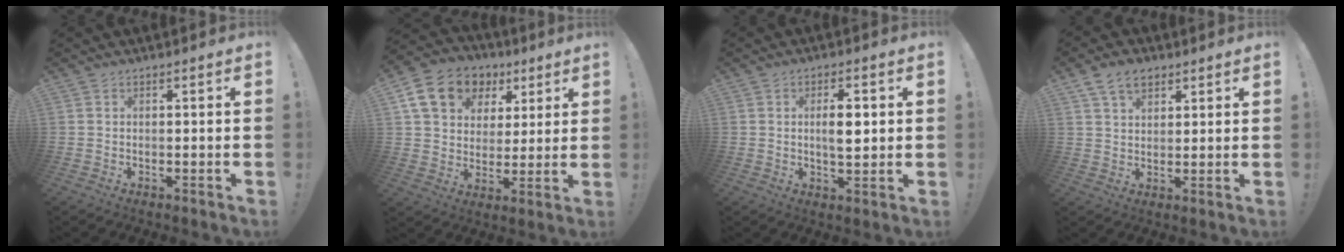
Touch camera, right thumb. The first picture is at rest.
{"total": 16.0, "force": [7.3, 12.1, 7.4], "torque": [-0.111, -0.028, 0.146]}
{"total": 6.7, "force": [0.7, 2.8, 6.0], "torque": [-0.095, -0.002, 0.004]}
{"total": 7.5, "force": [4.4, 4.7, 3.7], "torque": [-0.066, -0.007, 0.086]}